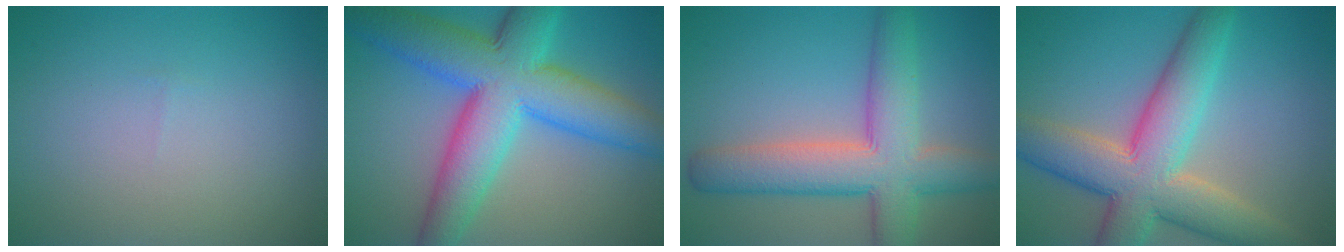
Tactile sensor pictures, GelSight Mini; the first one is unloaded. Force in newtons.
{"total": 11.9, "press": 11.9, "slide": 0.3}
{"total": 8.5, "press": 8.5, "slide": 0.4}
{"total": 10.0, "press": 9.9, "slide": 0.8}